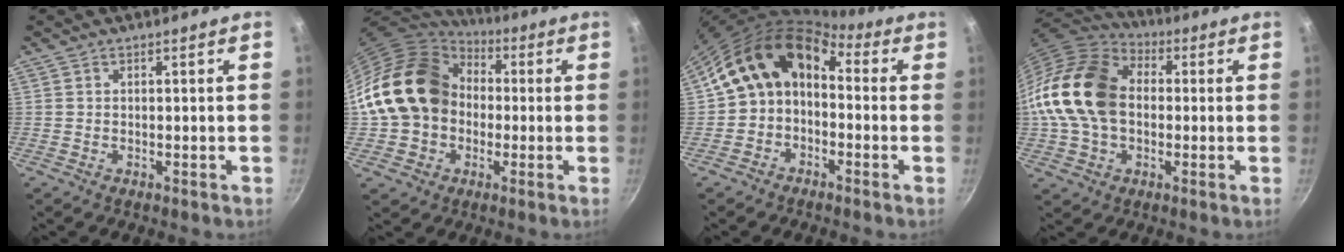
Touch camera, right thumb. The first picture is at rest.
{"total": 19.4, "force": [1.2, 15.8, 11.3], "torque": [-0.189, 0.046, 0.021]}
{"total": 12.7, "force": [0.1, 9.5, 8.4], "torque": [-0.121, 0.049, -0.018]}
{"total": 20.2, "force": [0.5, 14.5, 14.1], "torque": [-0.262, 0.038, -0.002]}